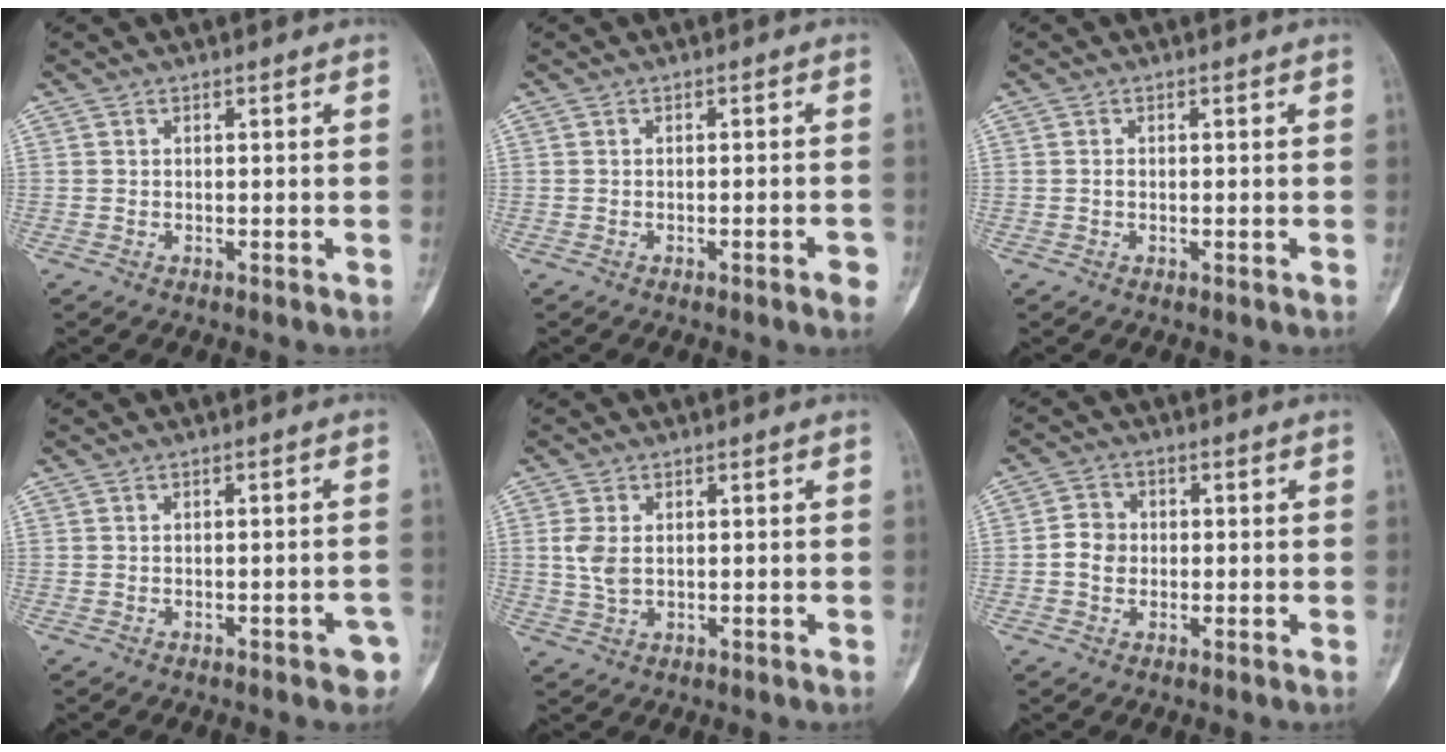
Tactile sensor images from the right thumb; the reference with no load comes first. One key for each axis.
{"total": 2.6, "fx": -1.3, "fy": 0.5, "fz": 2.2, "tx": -0.029, "ty": 0.004, "tz": -0.016}
{"total": 0.5, "fx": -0.1, "fy": 0.4, "fz": 0.4, "tx": -0.005, "ty": 0.002, "tz": -0.004}
{"total": 3.4, "fx": -1.8, "fy": 1.3, "fz": 2.6, "tx": -0.017, "ty": 0.015, "tz": -0.018}
{"total": 4.1, "fx": 0.5, "fy": 2.6, "fz": 3.2, "tx": -0.070, "ty": -0.002, "tz": 0.013}
{"total": 4.1, "fx": -0.4, "fy": 3.6, "fz": 1.9, "tx": -0.022, "ty": 0.011, "tz": -0.014}